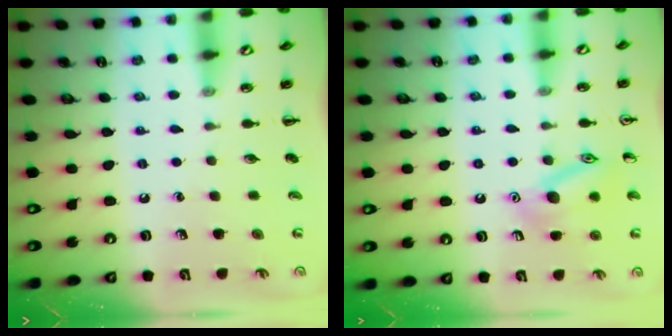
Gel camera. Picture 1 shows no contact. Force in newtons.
{"total": 12.6, "press": 12.6, "slide": 0.9}